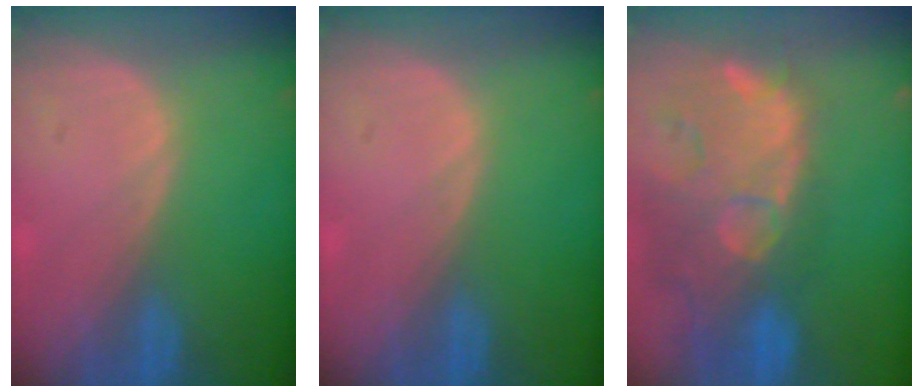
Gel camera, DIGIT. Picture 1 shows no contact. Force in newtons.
{"total": 0.0}
{"total": 14.6, "press": 11.8, "slide": 8.6}